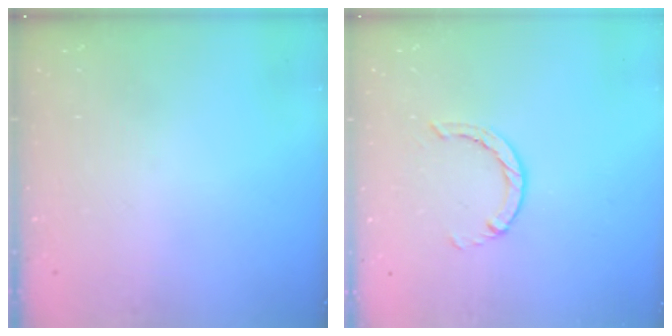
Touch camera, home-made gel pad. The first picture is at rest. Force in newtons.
{"total": 1.4, "press": 1.4, "slide": 0.3}